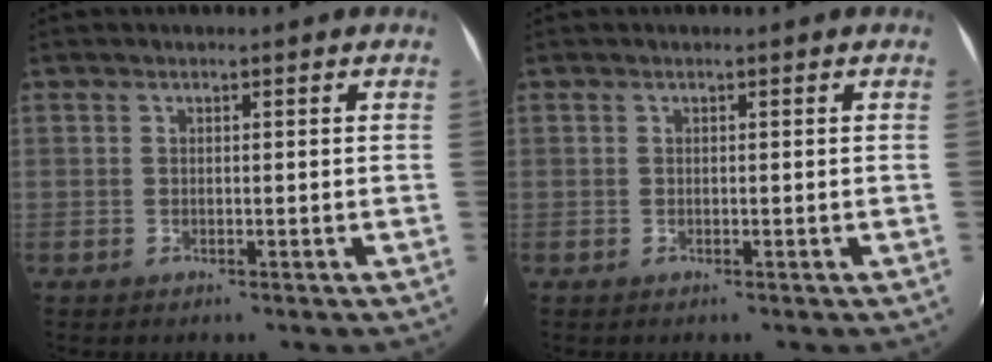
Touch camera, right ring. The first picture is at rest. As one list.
[{"total": 0.0}]